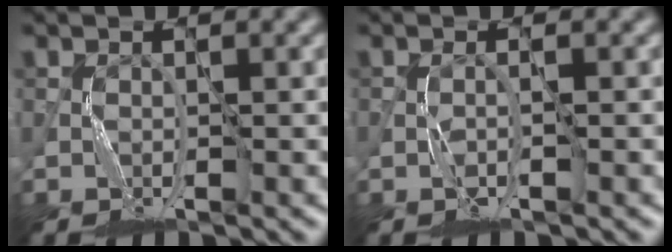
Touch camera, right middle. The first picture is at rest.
{"total": 0.9, "force": [-0.2, -0.1, 0.8], "torque": [-0.016, 0.002, -0.006]}